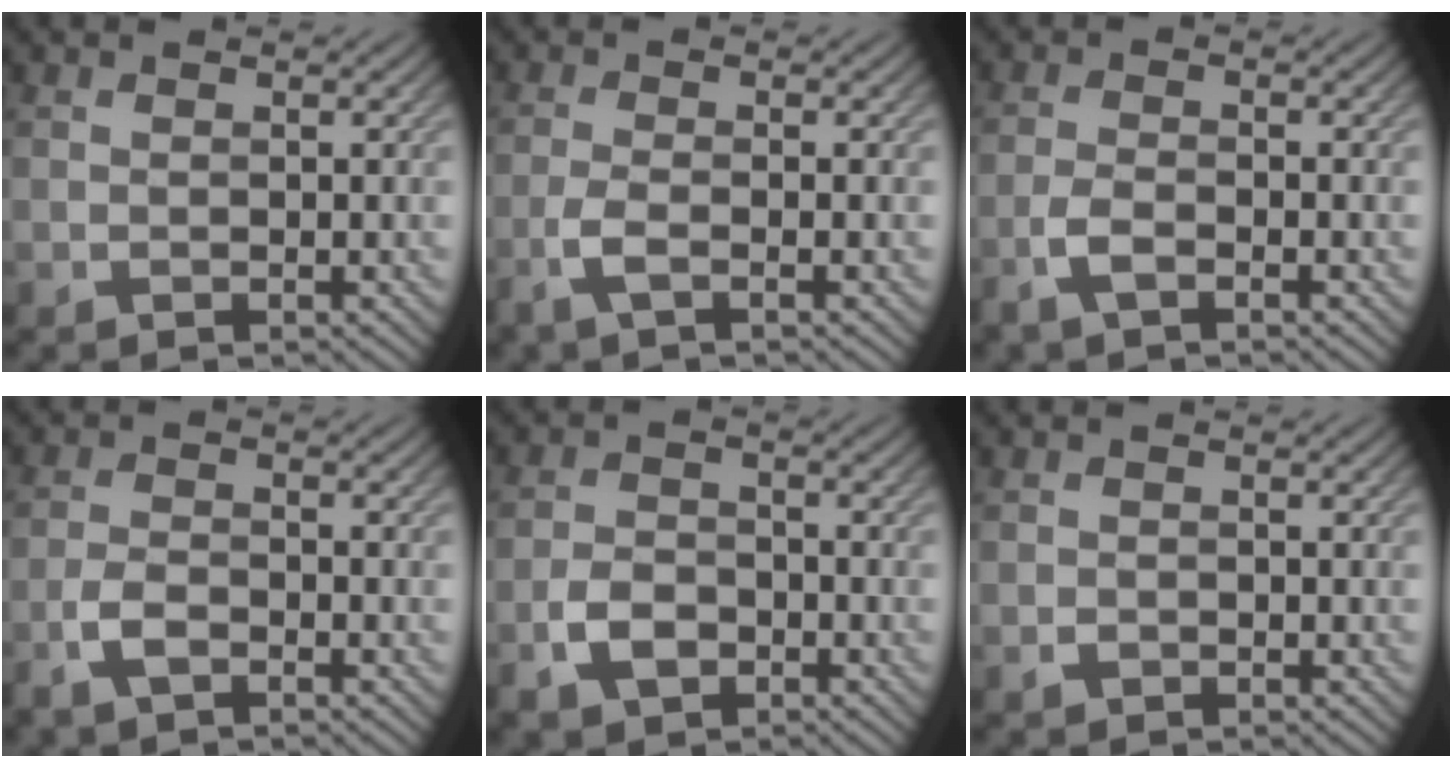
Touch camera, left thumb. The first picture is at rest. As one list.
[{"total": 2.8, "force": [-1.5, 0.6, 2.3], "torque": [-0.052, 0.001, -0.040]}, {"total": 2.7, "force": [-1.8, 0.8, 1.9], "torque": [-0.048, 0.000, -0.043]}, {"total": 3.0, "force": [-2.0, 1.0, 1.9], "torque": [-0.048, -0.001, -0.046]}, {"total": 4.2, "force": [-2.3, 2.7, 2.3], "torque": [-0.049, -0.004, -0.049]}, {"total": 0.7, "force": [-0.4, 0.5, 0.3], "torque": [-0.006, -0.004, -0.008]}]